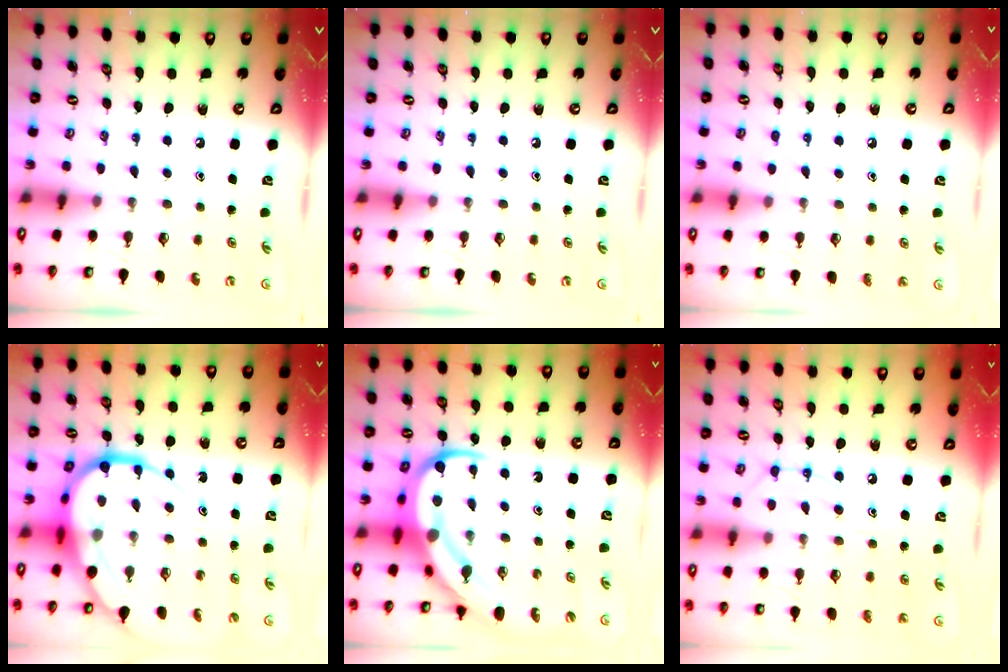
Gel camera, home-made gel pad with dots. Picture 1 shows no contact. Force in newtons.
{"total": 0.0}
{"total": 5.0, "press": 4.9, "slide": 1.0}
{"total": 18.2, "press": 18.2, "slide": 1.8}
{"total": 14.7, "press": 14.7, "slide": 1.5}
{"total": 12.0, "press": 12.0, "slide": 1.0}